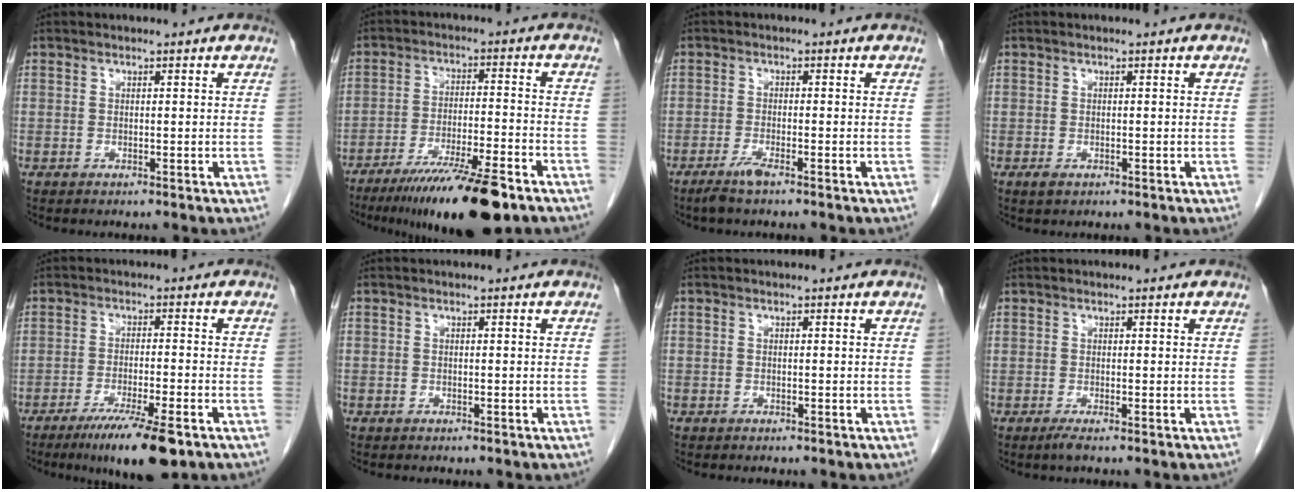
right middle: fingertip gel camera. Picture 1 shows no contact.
{"total": 15.2, "force": [-11.0, 1.1, 10.5], "torque": [-0.160, -0.032, -0.180]}
{"total": 2.3, "force": [-1.8, -0.1, 1.5], "torque": [-0.039, -0.005, -0.037]}
{"total": 0.9, "force": [-0.4, 0.5, 0.5], "torque": [-0.007, -0.002, -0.004]}
{"total": 10.5, "force": [-6.9, 0.9, 7.8], "torque": [-0.124, -0.023, -0.106]}
{"total": 0.9, "force": [-0.7, 0.6, 0.1], "torque": [-0.008, 0.003, -0.014]}
{"total": 1.0, "force": [-0.8, 0.6, 0.1], "torque": [-0.007, 0.003, -0.014]}
{"total": 1.2, "force": [-0.8, -0.2, 0.8], "torque": [-0.019, -0.005, -0.018]}